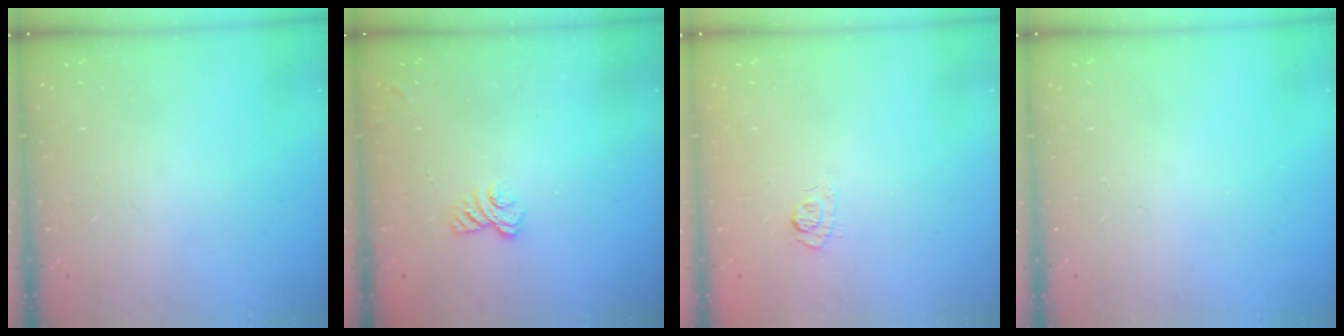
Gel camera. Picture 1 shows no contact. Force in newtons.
{"total": 2.3, "press": 1.9, "slide": 1.2}
{"total": 6.5, "press": 6.3, "slide": 1.7}
{"total": 0.0}